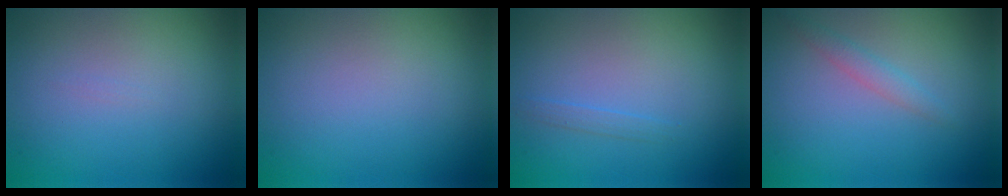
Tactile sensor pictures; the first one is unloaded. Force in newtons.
{"total": 0.0}
{"total": 0.7, "press": 0.7, "slide": 0.0}
{"total": 1.4, "press": 1.4, "slide": 0.1}